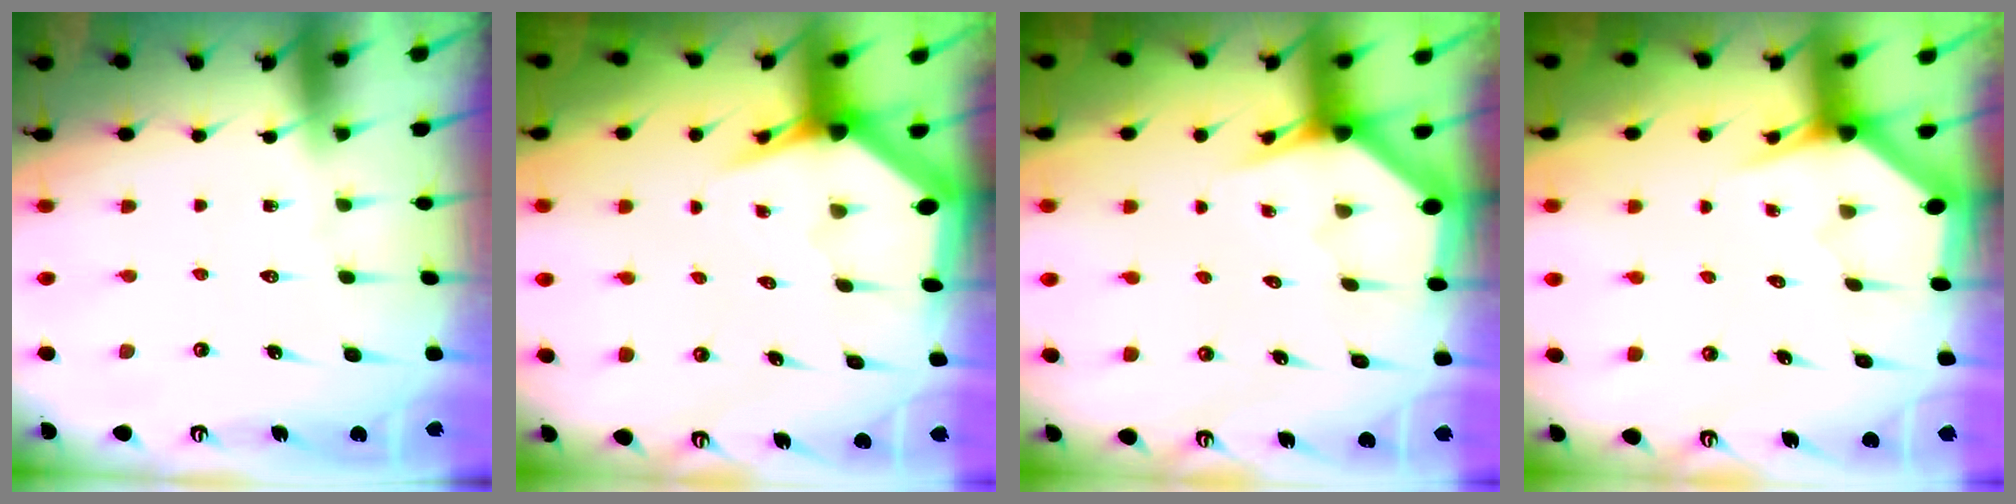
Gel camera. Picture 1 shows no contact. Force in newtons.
{"total": 4.6, "press": 4.6, "slide": 0.7}
{"total": 3.0, "press": 3.0, "slide": 0.1}
{"total": 2.9, "press": 2.9, "slide": 0.0}